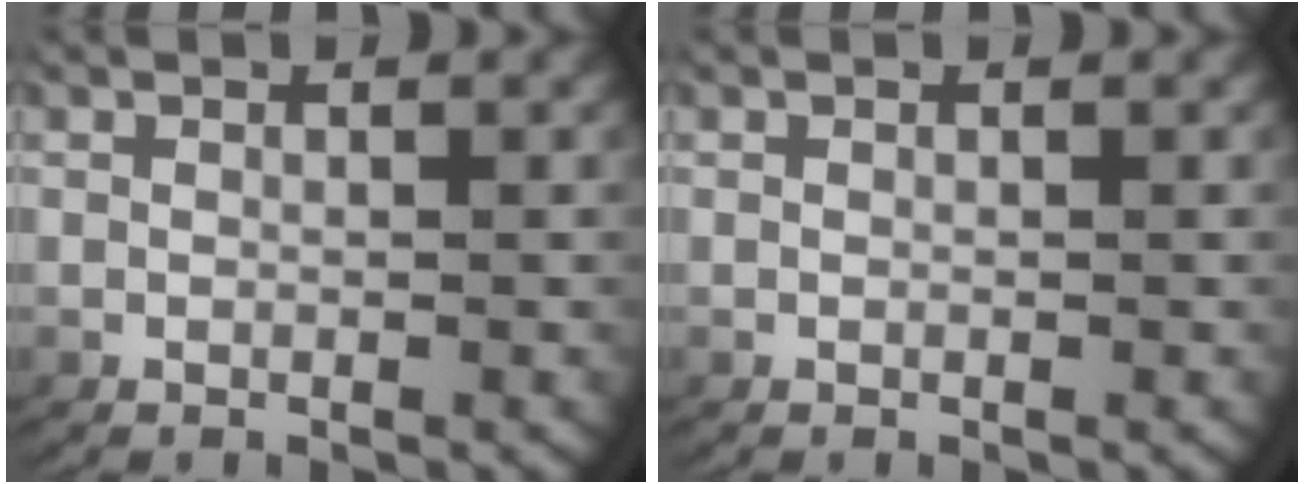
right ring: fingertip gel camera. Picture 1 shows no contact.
{"total": 0.0}